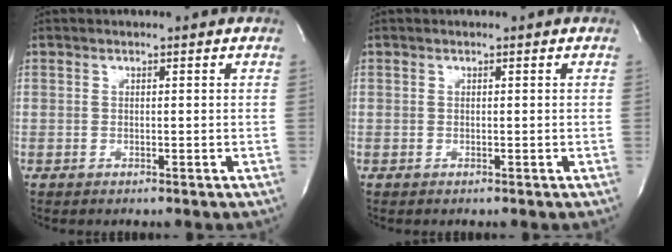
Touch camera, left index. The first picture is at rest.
{"total": 0.0}